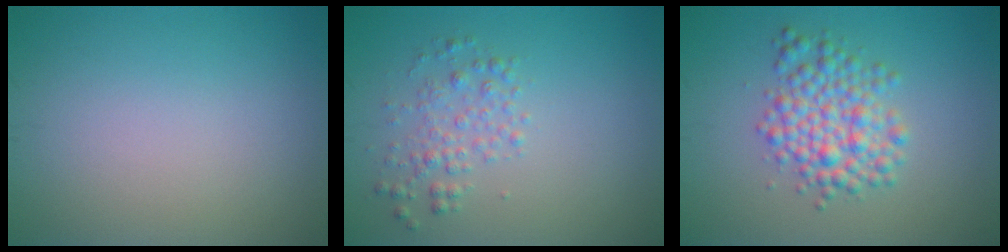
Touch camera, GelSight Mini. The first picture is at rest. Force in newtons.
{"total": 2.2, "press": 2.2, "slide": 0.1}
{"total": 4.5, "press": 4.5, "slide": 0.1}